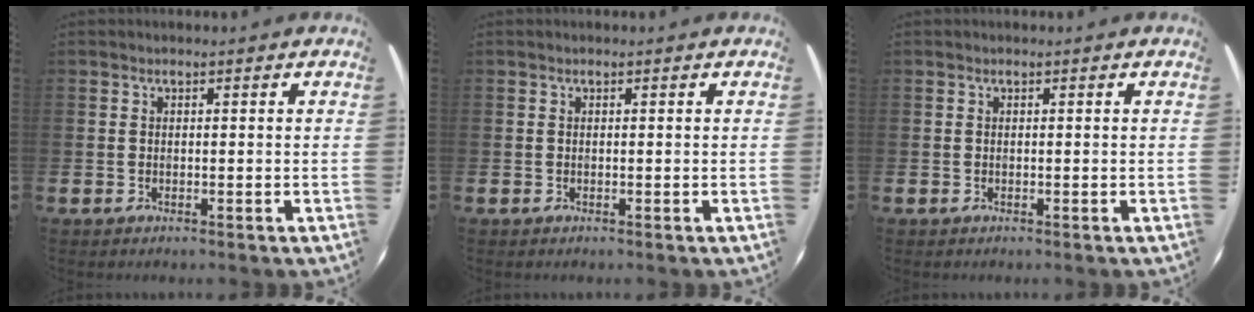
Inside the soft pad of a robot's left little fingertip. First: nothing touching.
{"total": 0.0}
{"total": 0.0}